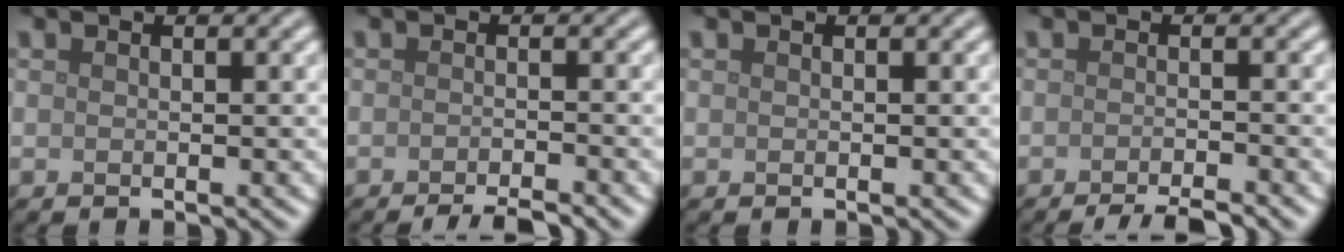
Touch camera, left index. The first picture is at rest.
{"total": 3.3, "force": [-2.6, 0.4, 1.9], "torque": [-0.024, 0.000, -0.046]}
{"total": 0.0}
{"total": 3.7, "force": [-2.9, 0.5, 2.2], "torque": [-0.029, 0.000, -0.051]}